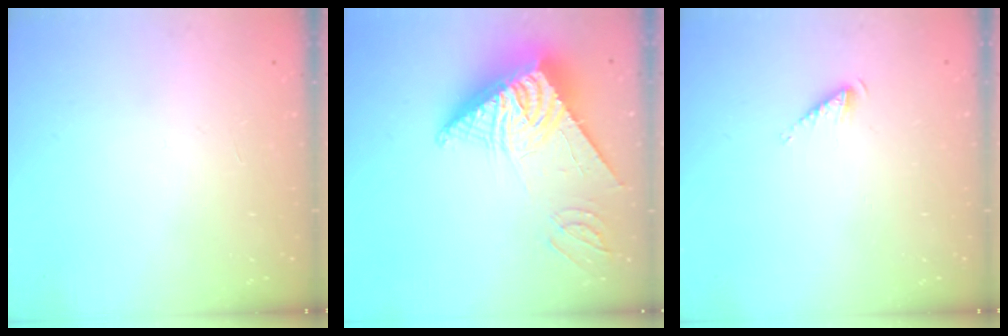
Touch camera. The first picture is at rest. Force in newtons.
{"total": 14.7, "press": 14.6, "slide": 1.5}
{"total": 2.7, "press": 2.7, "slide": 0.4}